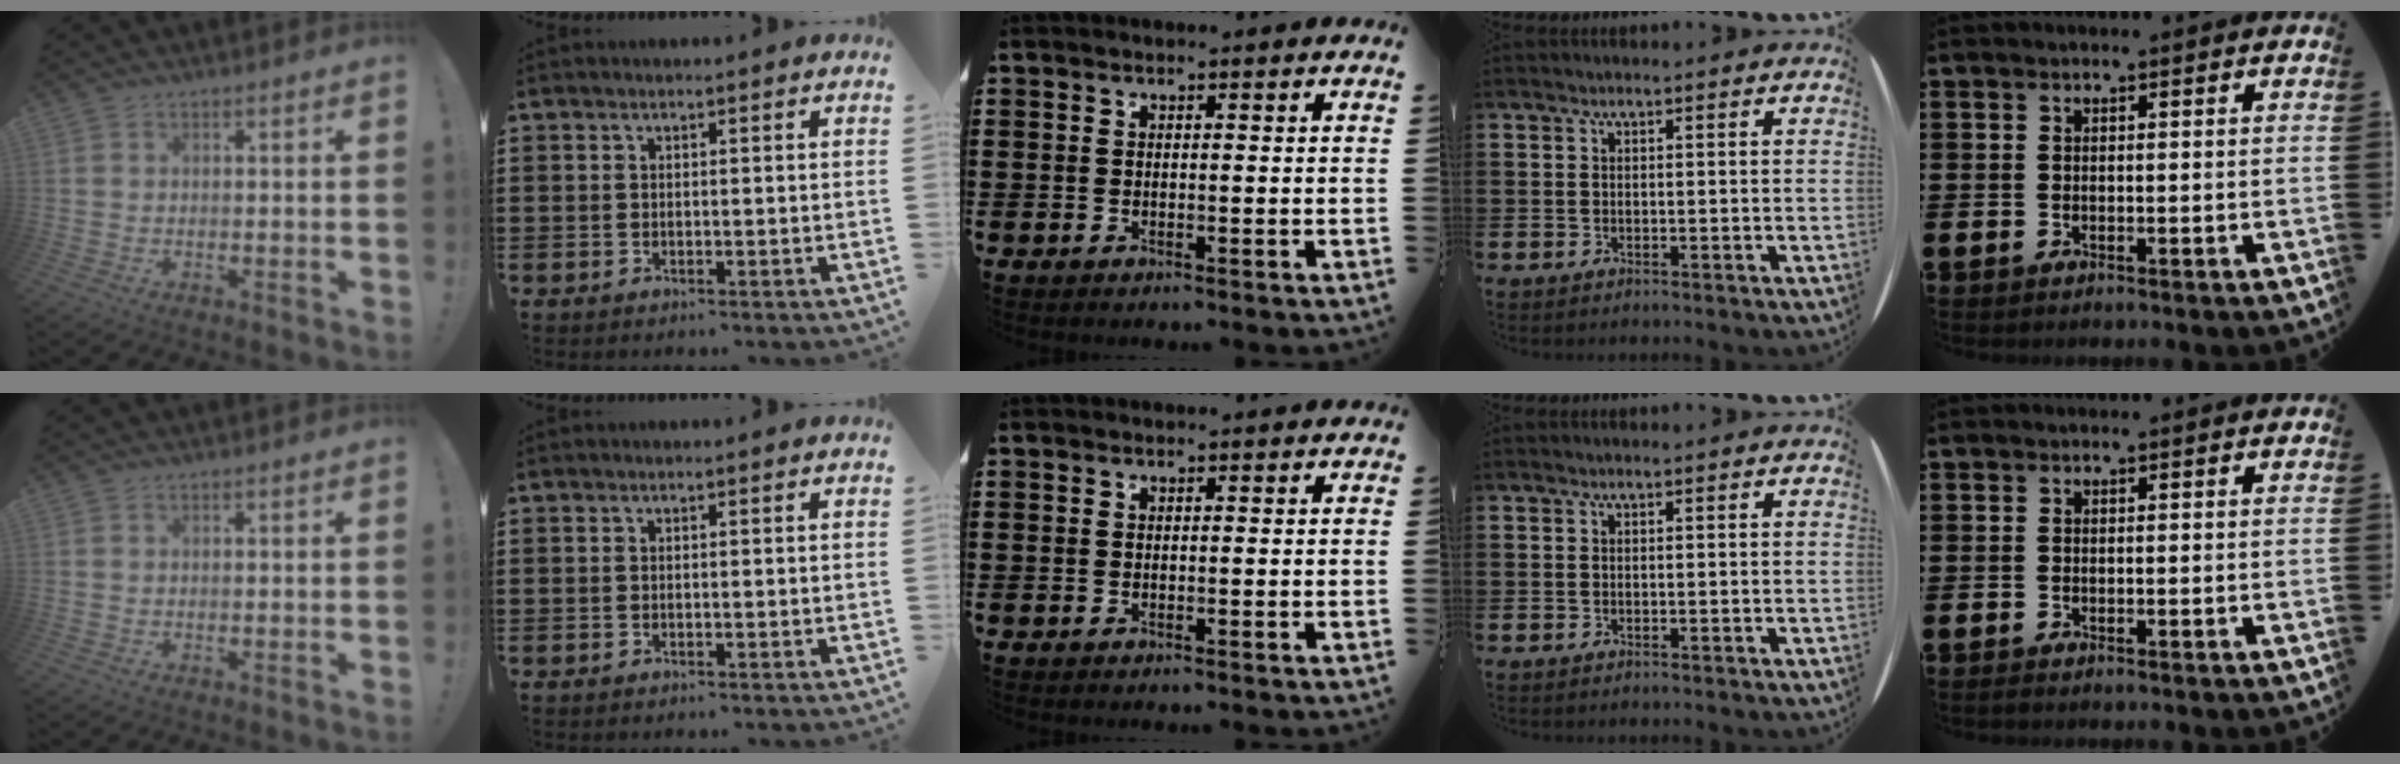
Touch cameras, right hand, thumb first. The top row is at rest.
{}